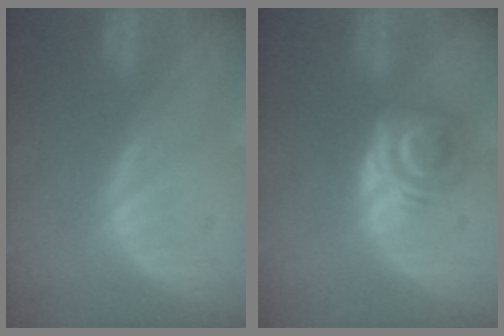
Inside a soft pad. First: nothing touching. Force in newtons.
{"total": 6.1, "press": 5.0, "slide": 3.4}